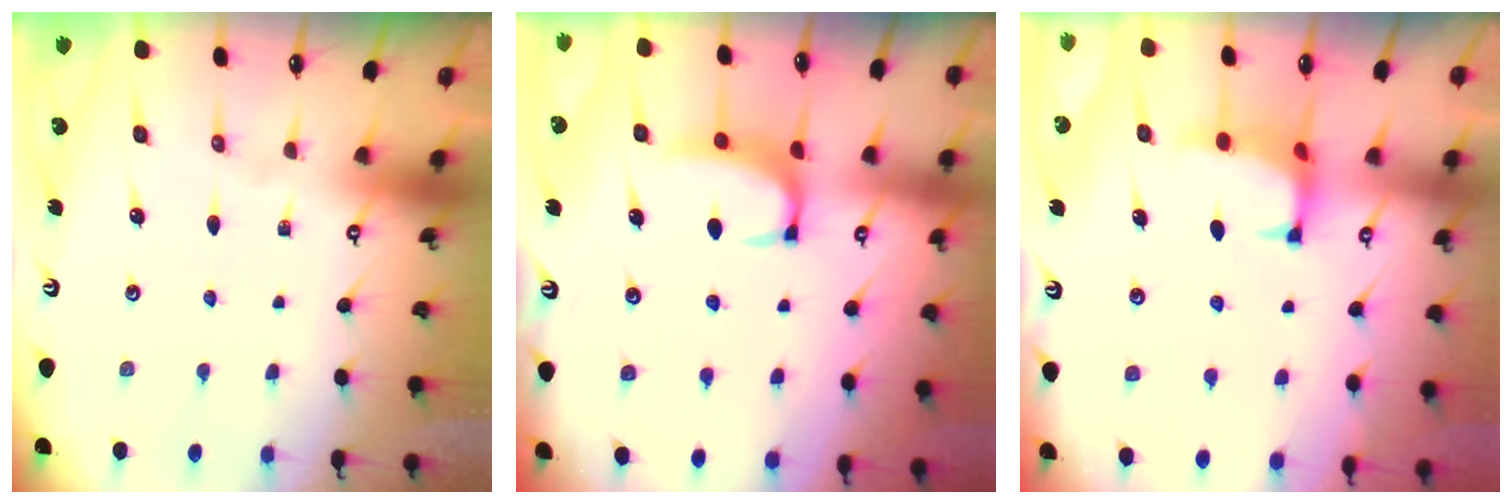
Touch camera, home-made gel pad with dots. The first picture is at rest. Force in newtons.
{"total": 2.3, "press": 2.3, "slide": 0.6}
{"total": 1.4, "press": 1.3, "slide": 0.5}